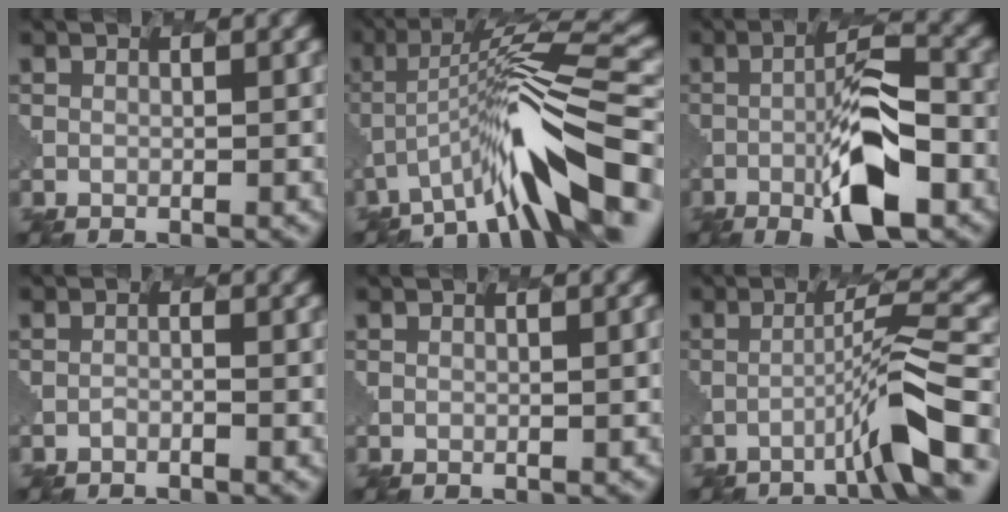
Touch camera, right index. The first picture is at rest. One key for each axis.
{"total": 8.3, "fx": -5.3, "fy": 0.9, "fz": 6.3, "tx": -0.139, "ty": 0.018, "tz": -0.098}
{"total": 6.4, "fx": -3.4, "fy": 1.4, "fz": 5.2, "tx": -0.122, "ty": 0.000, "tz": -0.074}
{"total": 2.2, "fx": -1.4, "fy": -0.7, "fz": -1.6, "tx": -0.004, "ty": 0.001, "tz": -0.032}
{"total": 1.1, "fx": -0.2, "fy": 0.6, "fz": 0.9, "tx": -0.005, "ty": 0.000, "tz": 0.000}
{"total": 4.3, "fx": -2.9, "fy": -0.9, "fz": 3.1, "tx": -0.077, "ty": 0.018, "tz": -0.070}